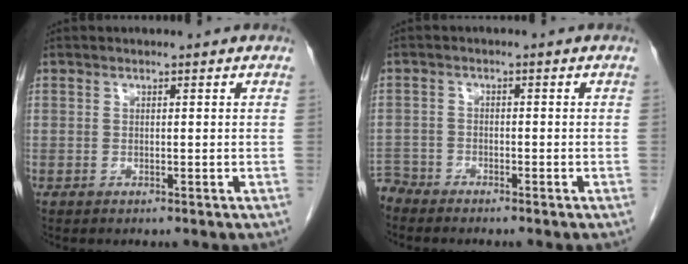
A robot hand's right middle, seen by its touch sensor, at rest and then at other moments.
{"total": 3.2, "force": [-3.1, 0.6, -0.4], "torque": [0.010, -0.008, -0.061]}